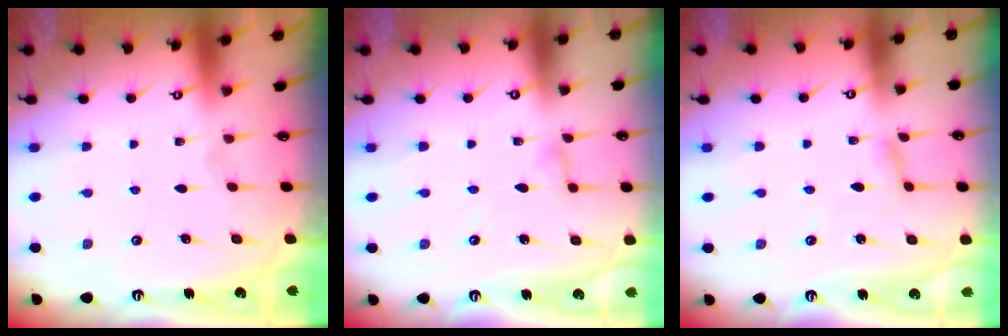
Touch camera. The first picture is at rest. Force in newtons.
{"total": 2.8, "press": 2.7, "slide": 0.3}
{"total": 2.9, "press": 2.9, "slide": 0.2}